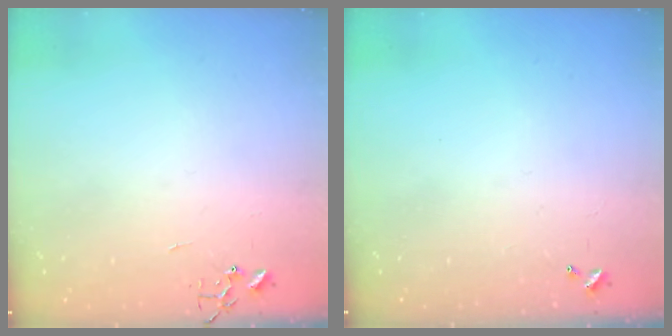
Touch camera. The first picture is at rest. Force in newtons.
{"total": 0.0}